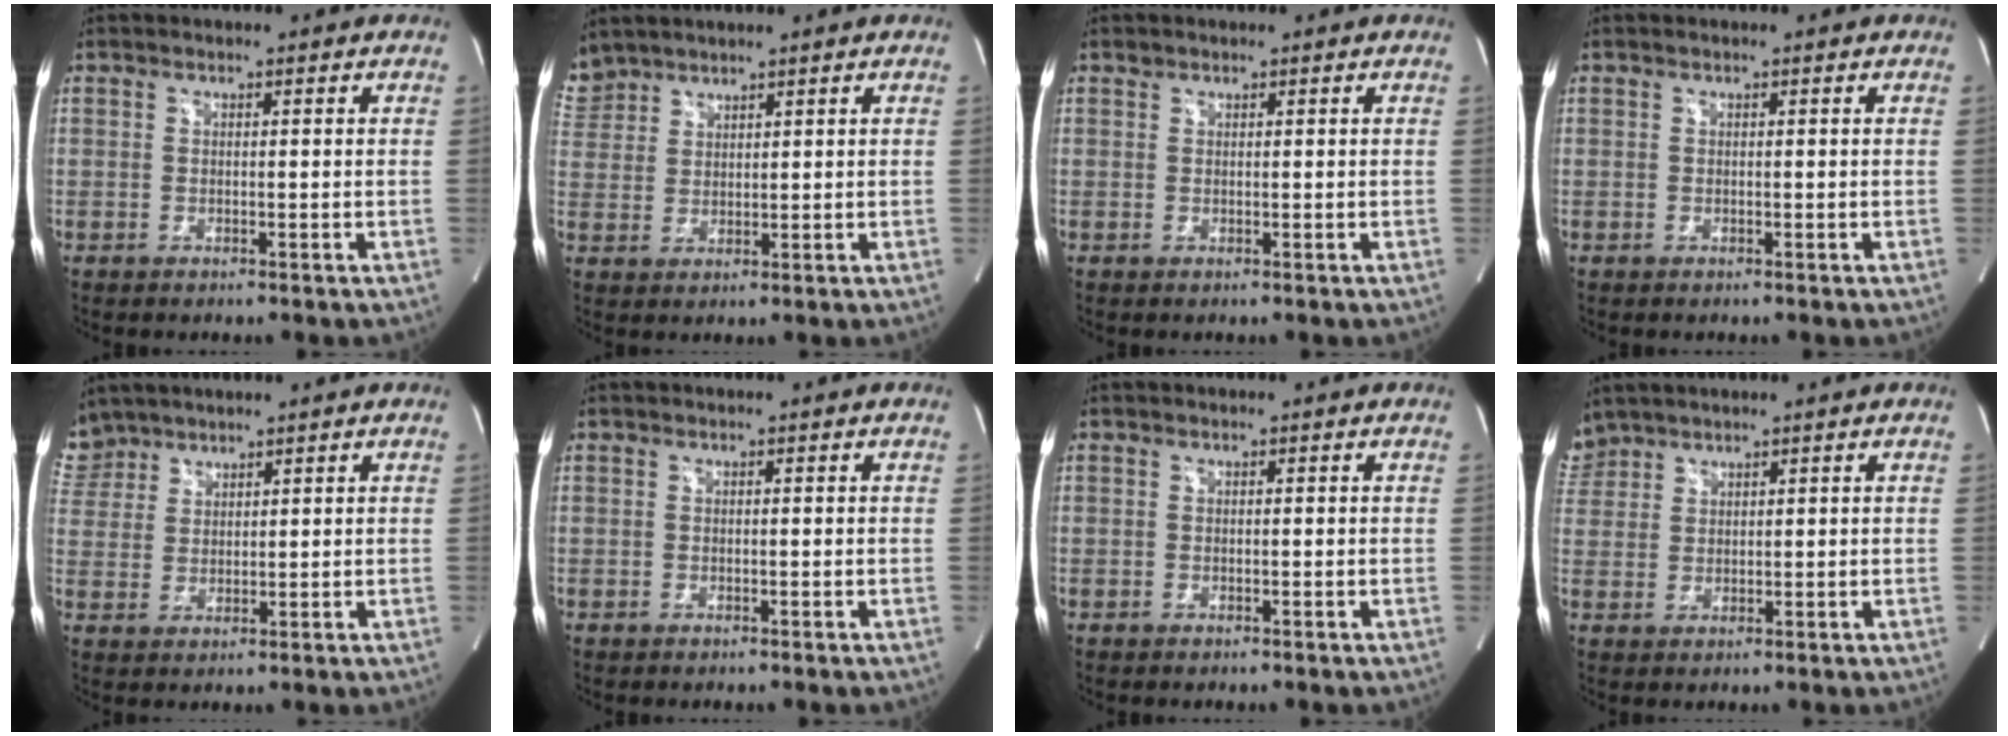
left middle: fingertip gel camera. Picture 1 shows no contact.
{"total": 5.3, "force": [4.8, 2.3, 0.2], "torque": [-0.015, 0.017, 0.107]}
{"total": 0.5, "force": [0.5, 0.2, 0.0], "torque": [-0.002, 0.002, 0.007]}
{"total": 0.0}
{"total": 6.1, "force": [5.3, 3.1, -0.1], "torque": [-0.001, 0.012, 0.114]}
{"total": 0.0}
{"total": 0.0}
{"total": 3.9, "force": [3.6, 1.5, 0.0], "torque": [-0.008, 0.019, 0.081]}